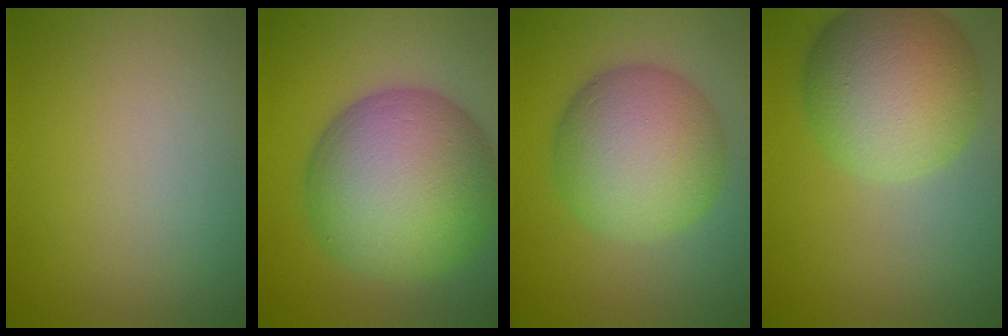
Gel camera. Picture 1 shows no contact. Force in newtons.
{"total": 13.3, "press": 13.3, "slide": 0.5}
{"total": 8.7, "press": 8.7, "slide": 0.3}
{"total": 9.2, "press": 9.2, "slide": 0.4}